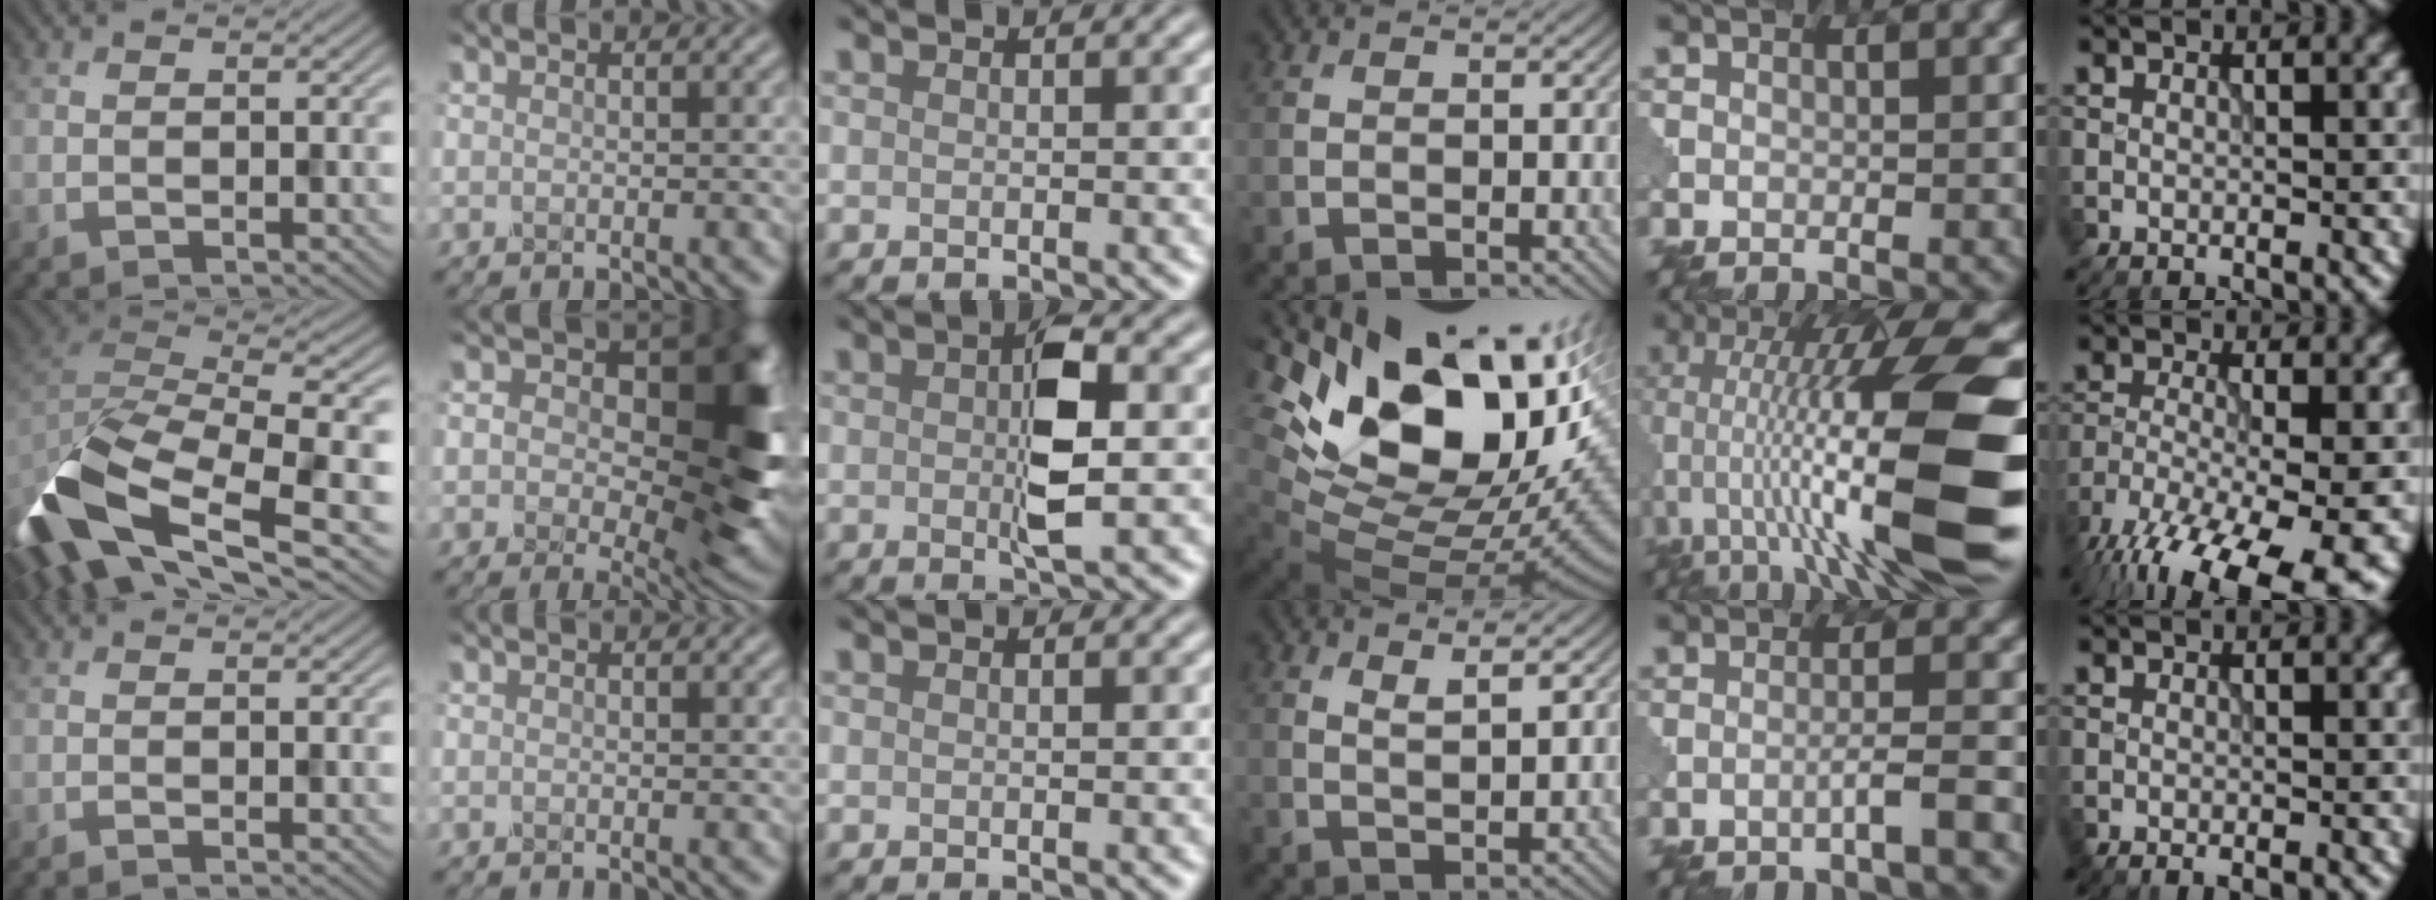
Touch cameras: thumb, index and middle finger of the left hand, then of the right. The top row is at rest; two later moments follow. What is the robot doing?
{"motion": "disassemble", "object": "pitcher"}